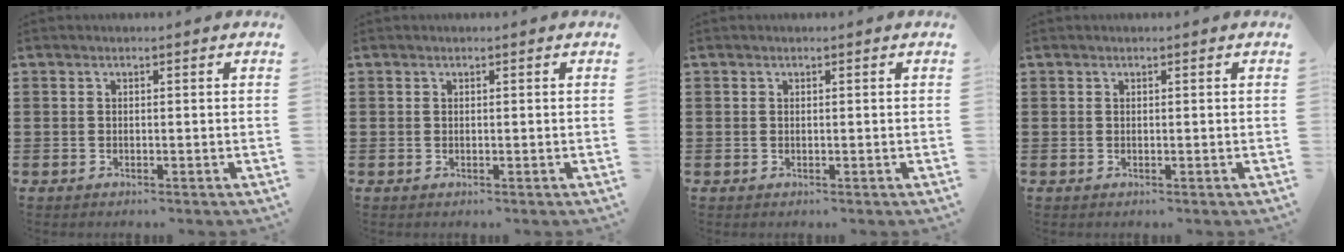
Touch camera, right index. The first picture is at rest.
{"total": 0.0}
{"total": 0.0}
{"total": 0.0}